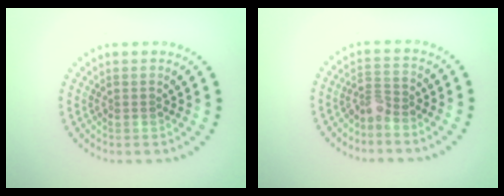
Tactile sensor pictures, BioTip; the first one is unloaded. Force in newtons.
{"total": 2.0, "press": 1.5, "slide": 1.3}